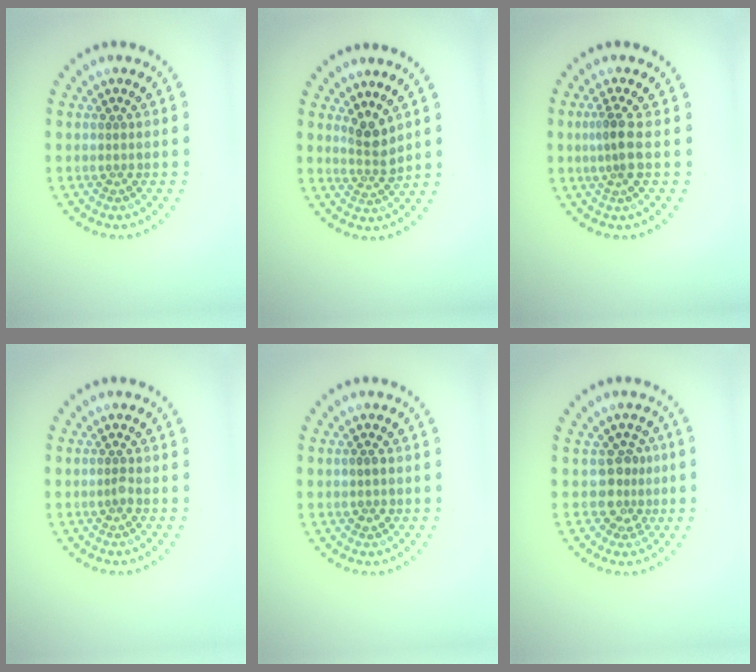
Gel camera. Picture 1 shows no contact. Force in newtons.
{"total": 2.4, "press": 1.8, "slide": 1.6}
{"total": 2.3, "press": 1.8, "slide": 1.5}
{"total": 0.6, "press": 0.5, "slide": 0.4}
{"total": 1.2, "press": 1.2, "slide": 0.2}
{"total": 2.6, "press": 2.0, "slide": 1.8}